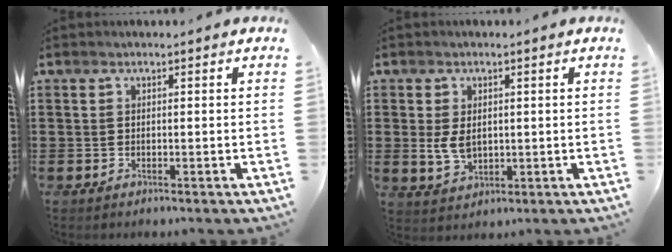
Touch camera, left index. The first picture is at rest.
{"total": 3.9, "force": [0.3, 2.5, 2.9], "torque": [-0.075, 0.001, 0.002]}